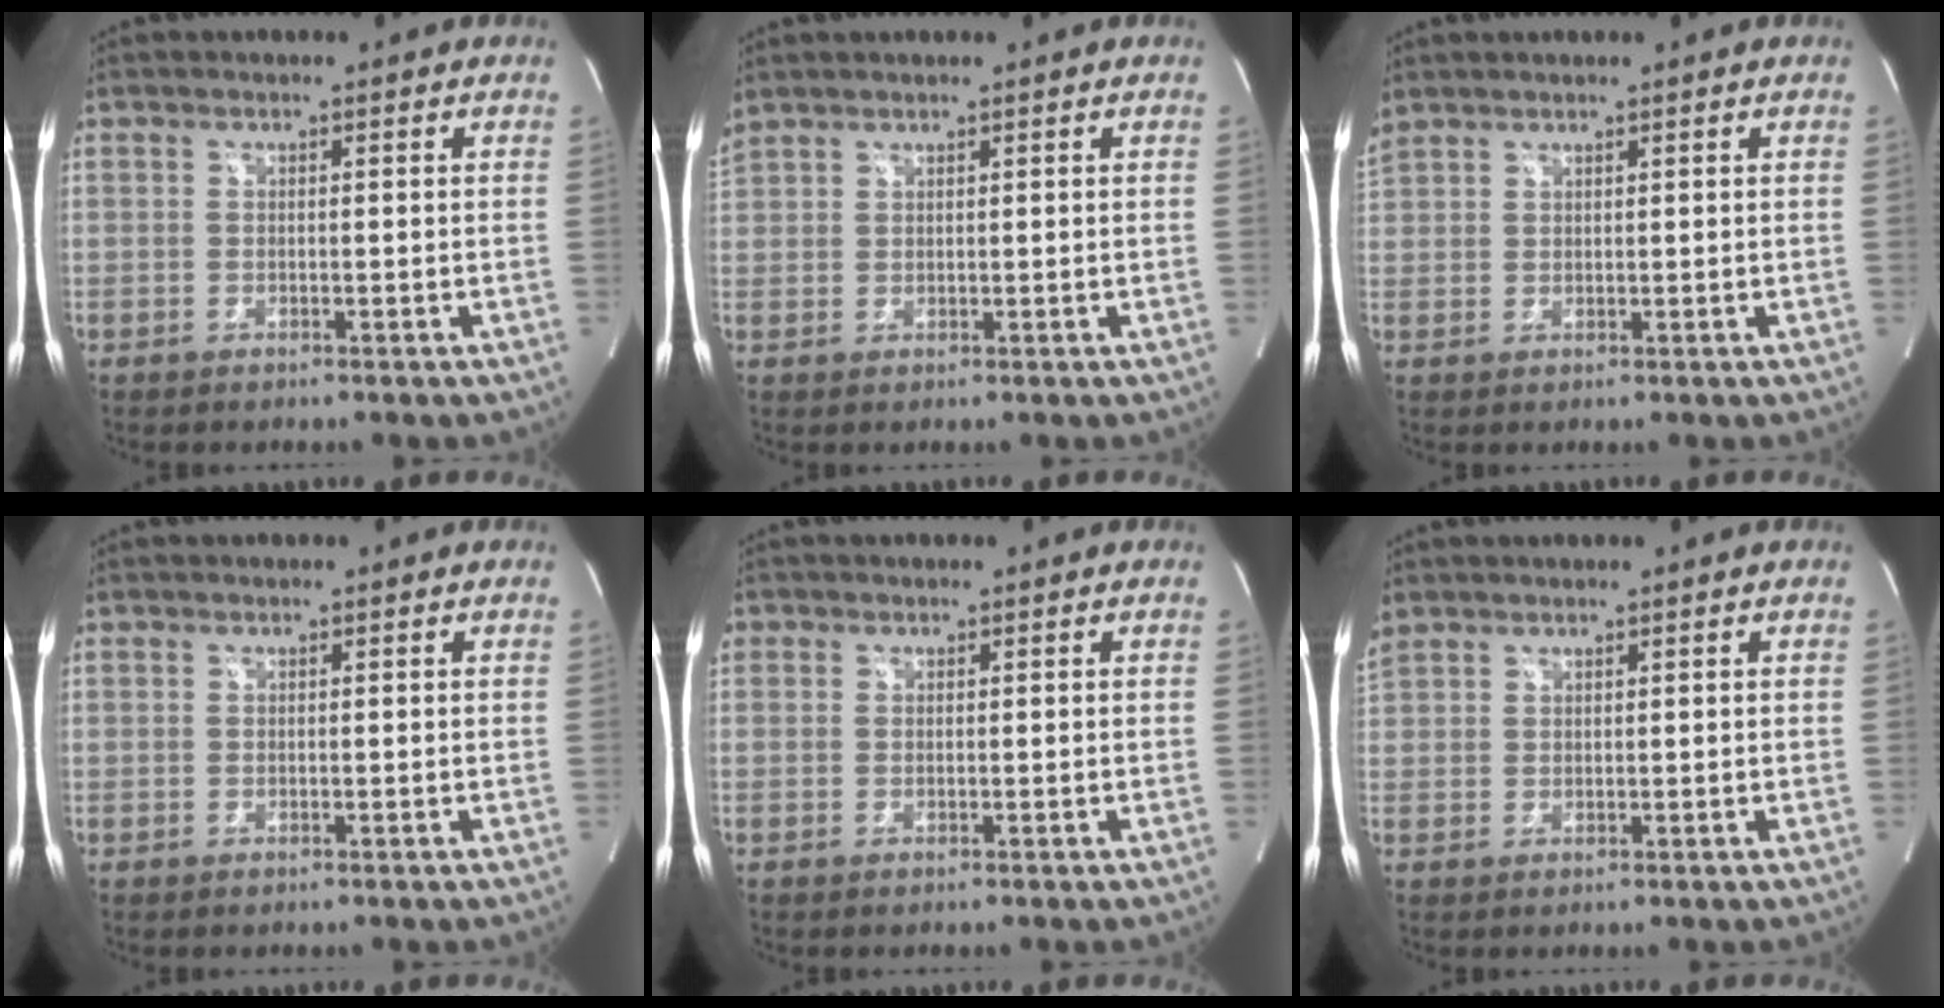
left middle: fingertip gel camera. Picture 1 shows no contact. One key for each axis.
{"total": 2.8, "fx": 2.6, "fy": 0.7, "fz": 0.8, "tx": -0.034, "ty": 0.027, "tz": 0.058}
{"total": 3.1, "fx": 2.8, "fy": 1.3, "fz": 0.8, "tx": -0.038, "ty": 0.023, "tz": 0.062}
{"total": 0.0}
{"total": 1.0, "fx": 0.4, "fy": 0.9, "fz": 0.1, "tx": 0.005, "ty": 0.007, "tz": 0.007}
{"total": 3.7, "fx": 2.9, "fy": 2.0, "fz": 1.0, "tx": -0.044, "ty": 0.022, "tz": 0.067}